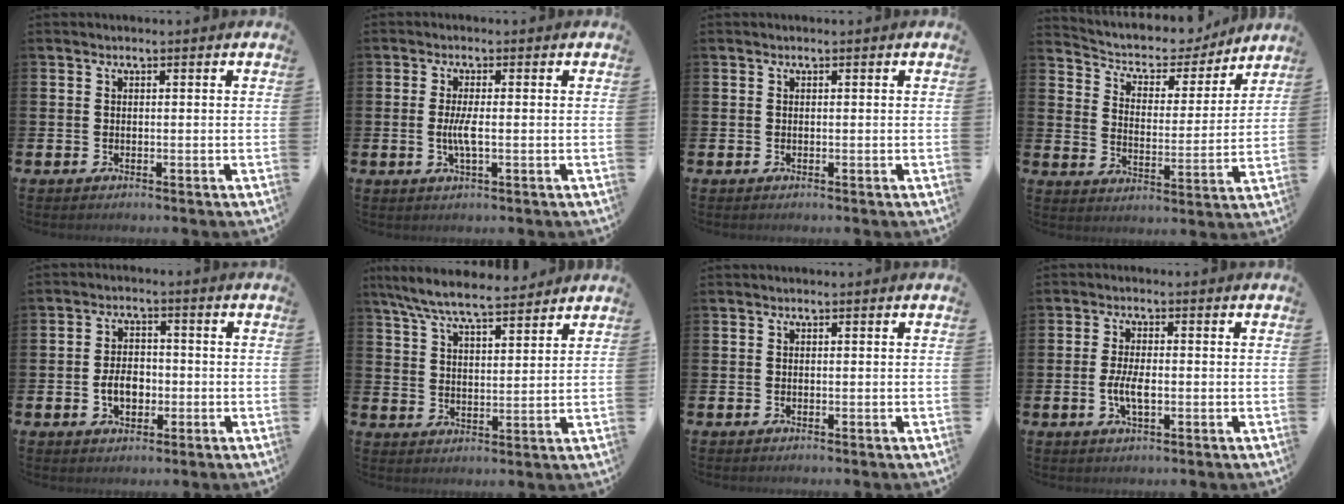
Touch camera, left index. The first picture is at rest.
{"total": 2.8, "force": [-0.3, 0.5, 2.7], "torque": [-0.057, 0.001, -0.005]}
{"total": 0.0}
{"total": 6.1, "force": [5.5, 2.6, 1.1], "torque": [-0.050, -0.041, 0.089]}
{"total": 4.3, "force": [-1.0, 2.9, 3.0], "torque": [-0.041, -0.001, -0.024]}
{"total": 7.8, "force": [7.3, 0.9, 2.6], "torque": [-0.078, -0.032, 0.133]}
{"total": 0.0}
{"total": 3.8, "force": [-0.6, 1.6, 3.4], "torque": [-0.067, 0.001, -0.014]}